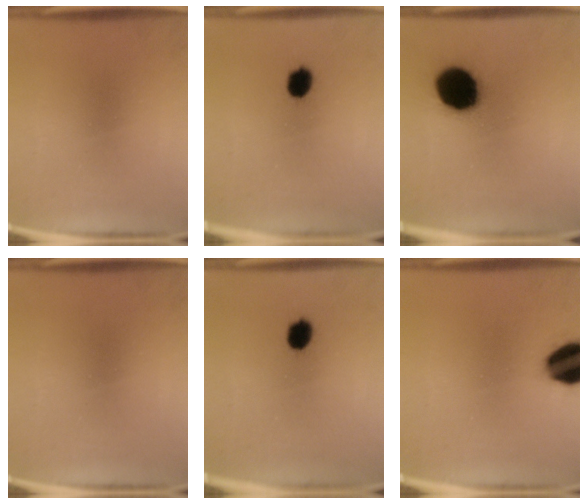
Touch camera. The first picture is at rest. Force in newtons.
{"total": 4.3}
{"total": 17.3}
{"total": 0.0}
{"total": 4.3}
{"total": 14.3}